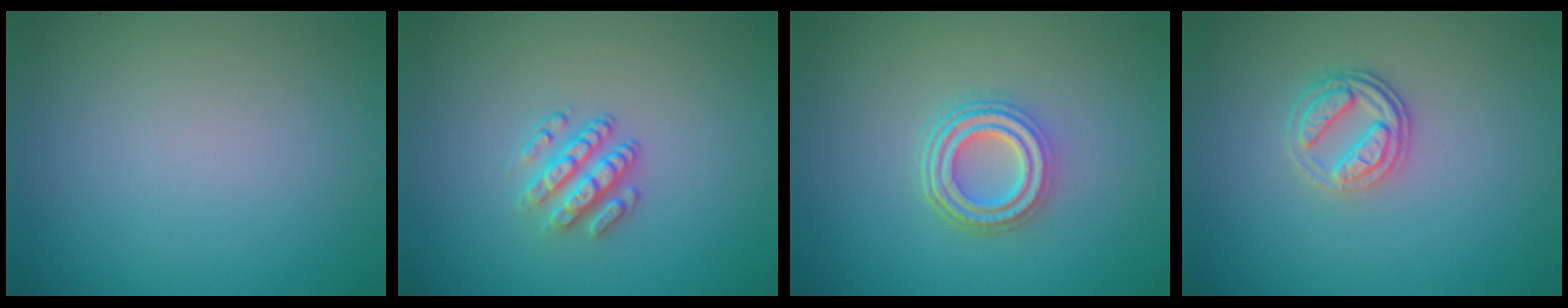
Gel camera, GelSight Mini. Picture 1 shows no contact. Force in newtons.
{"total": 2.9, "press": 2.4, "slide": 1.6}
{"total": 4.5, "press": 3.3, "slide": 3.0}
{"total": 2.8, "press": 2.4, "slide": 1.3}